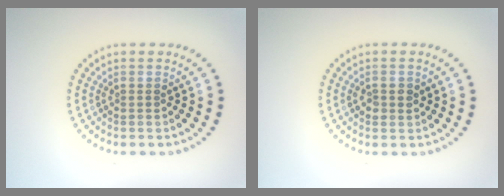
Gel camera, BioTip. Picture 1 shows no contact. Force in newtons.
{"total": 1.4, "press": 1.4, "slide": 0.2}